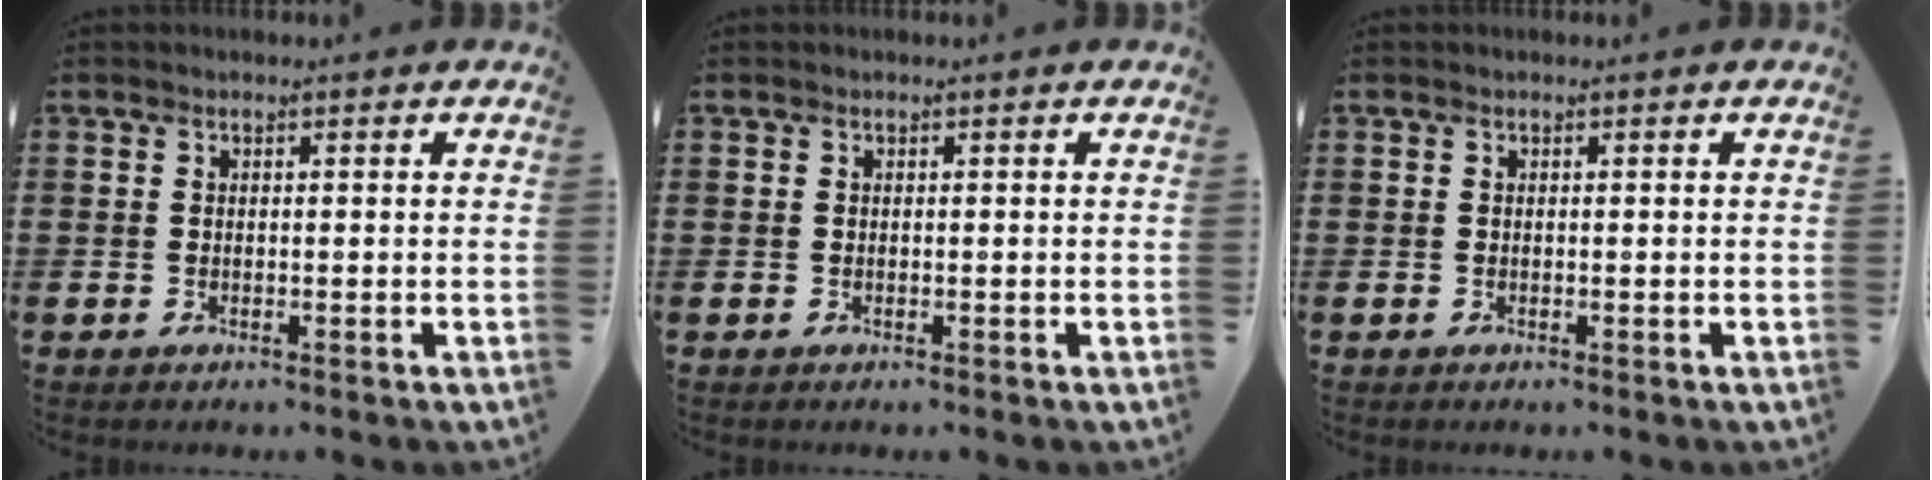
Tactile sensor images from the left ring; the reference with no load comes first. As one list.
[{"total": 0.0}, {"total": 0.0}]